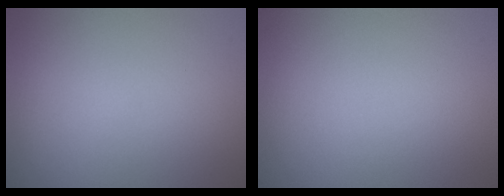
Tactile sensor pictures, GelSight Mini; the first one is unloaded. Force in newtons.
{"total": 0.0}